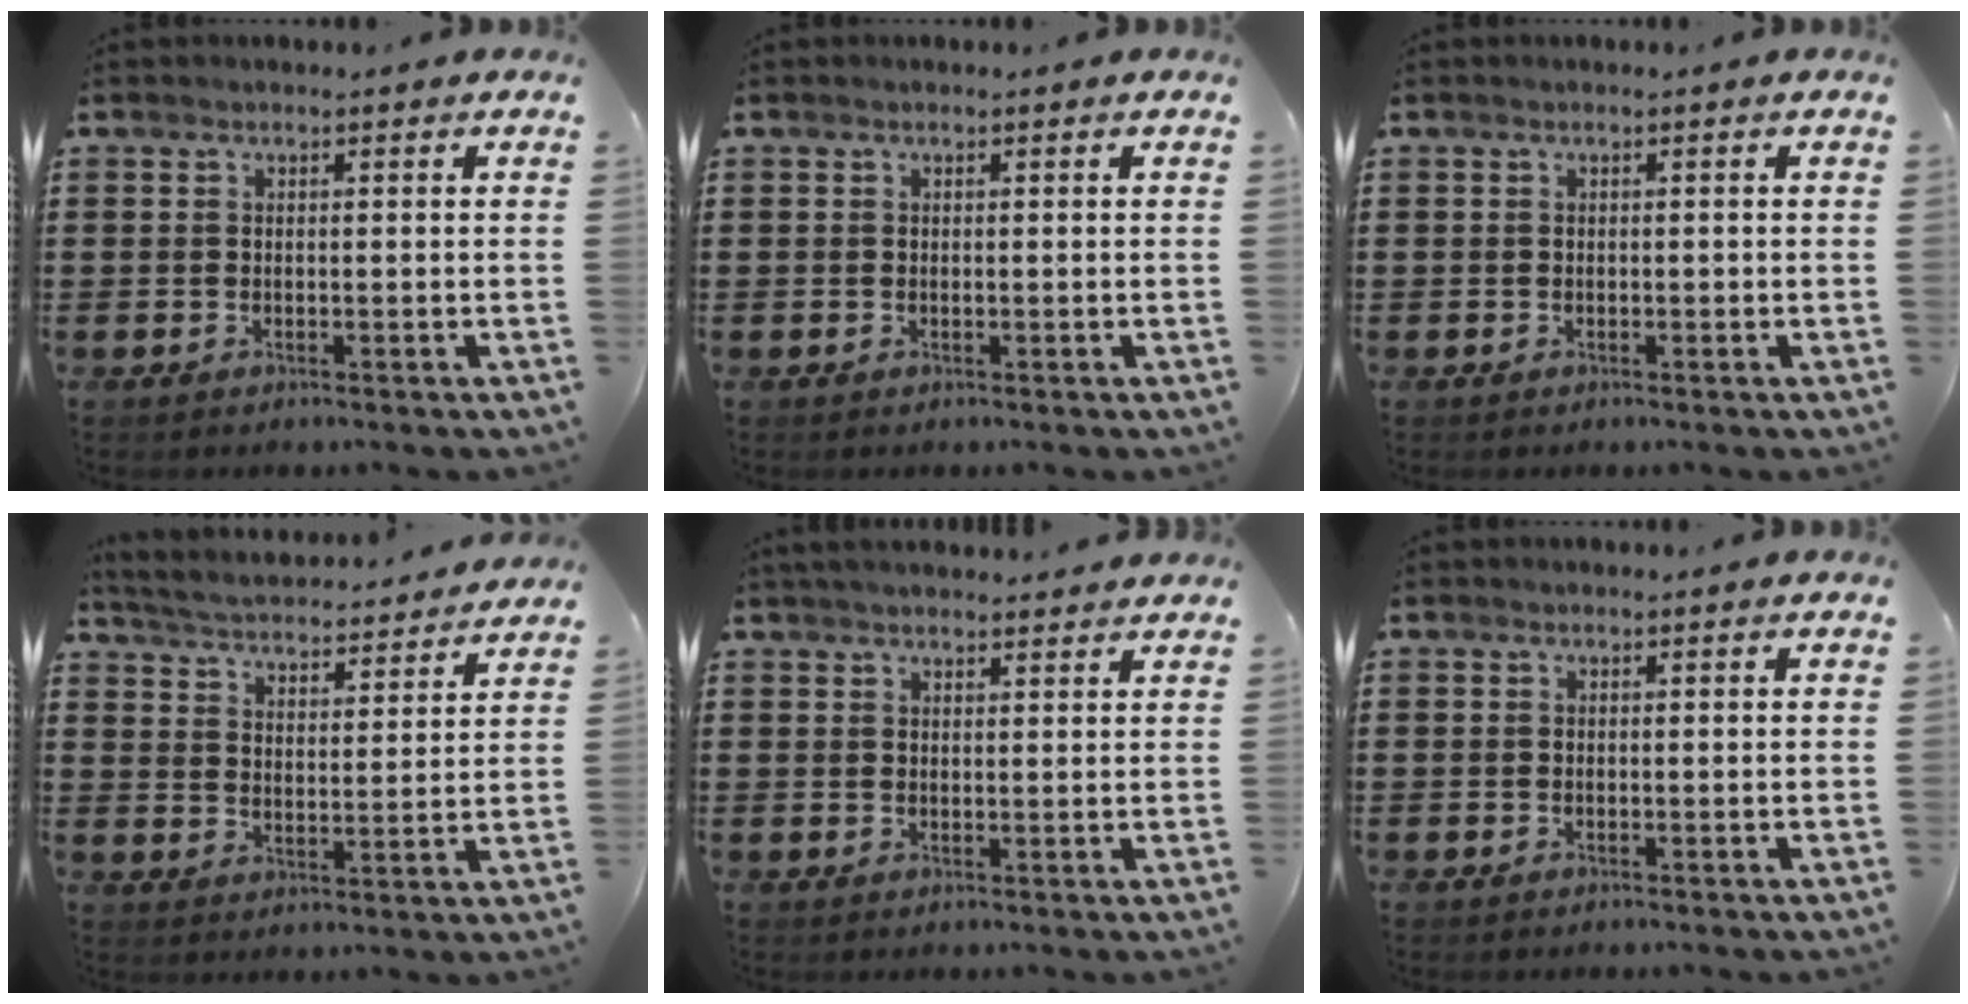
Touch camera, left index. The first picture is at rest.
{"total": 0.0}
{"total": 0.0}
{"total": 3.6, "force": [3.6, -0.3, 0.1], "torque": [-0.026, -0.032, 0.055]}
{"total": 2.4, "force": [2.3, 0.2, 0.6], "torque": [-0.017, 0.002, 0.045]}
{"total": 0.0}